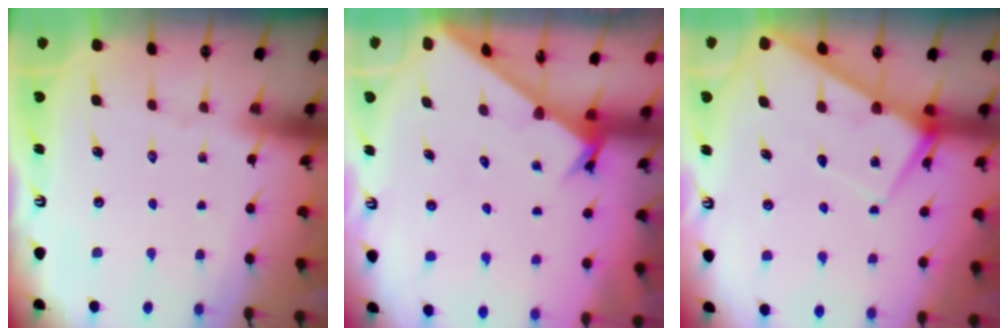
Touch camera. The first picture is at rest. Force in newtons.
{"total": 2.6, "press": 2.6, "slide": 0.2}
{"total": 7.3, "press": 7.3, "slide": 0.8}